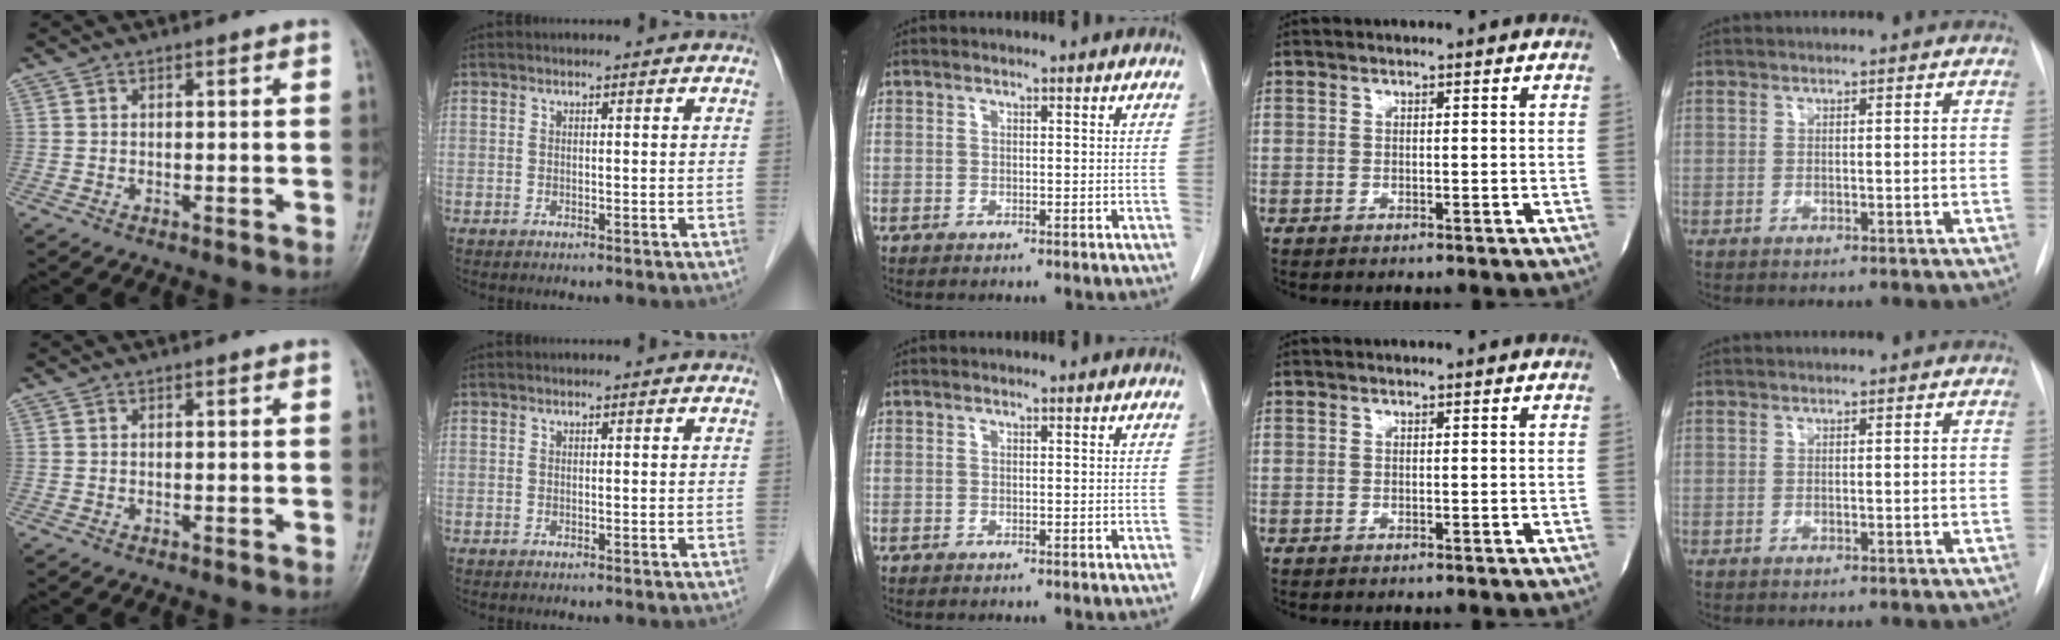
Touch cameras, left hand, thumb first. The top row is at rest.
{}